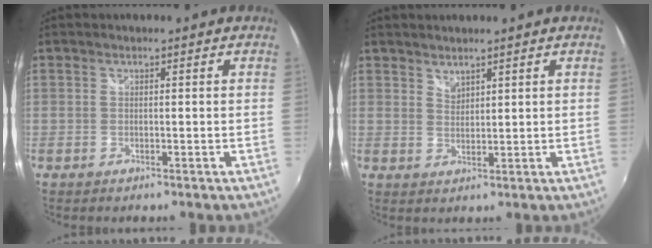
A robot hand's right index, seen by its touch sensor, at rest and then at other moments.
{"total": 2.2, "force": [2.0, 0.7, 0.5], "torque": [-0.004, 0.003, 0.037]}